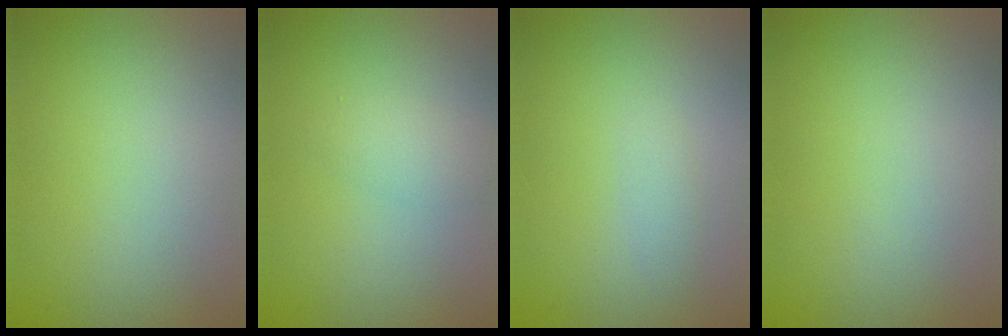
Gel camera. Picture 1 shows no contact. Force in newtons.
{"total": 1.6, "press": 1.6, "slide": 0.0}
{"total": 0.9, "press": 0.9, "slide": 0.1}
{"total": 0.0}